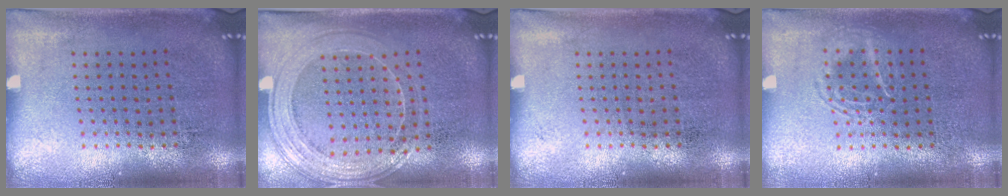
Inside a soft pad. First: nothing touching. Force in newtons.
{"total": 1.5, "press": 1.4, "slide": 0.3}
{"total": 0.0}
{"total": 1.7, "press": 1.7, "slide": 0.2}